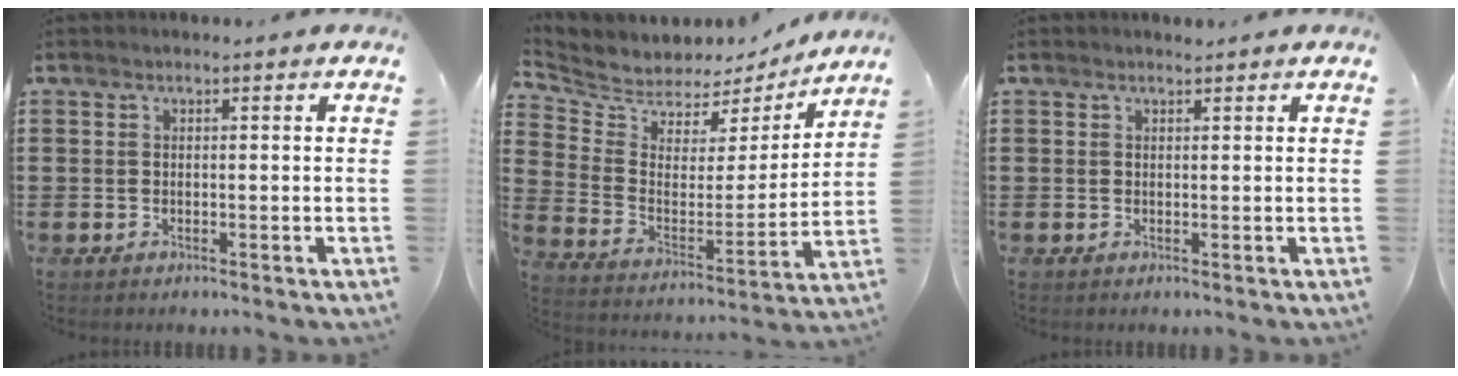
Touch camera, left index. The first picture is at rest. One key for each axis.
{"total": 5.2, "fx": 4.8, "fy": 1.9, "fz": -0.4, "tx": -0.033, "ty": -0.044, "tz": 0.079}
{"total": 0.6, "fx": 0.6, "fy": 0.1, "fz": 0.1, "tx": -0.004, "ty": 0.000, "tz": 0.011}